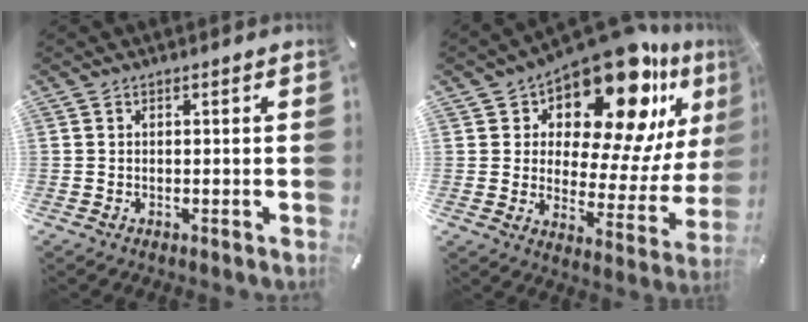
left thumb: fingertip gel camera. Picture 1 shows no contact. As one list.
[{"total": 18.5, "force": [13.6, 7.5, 10.0], "torque": [-0.149, -0.123, 0.224]}]